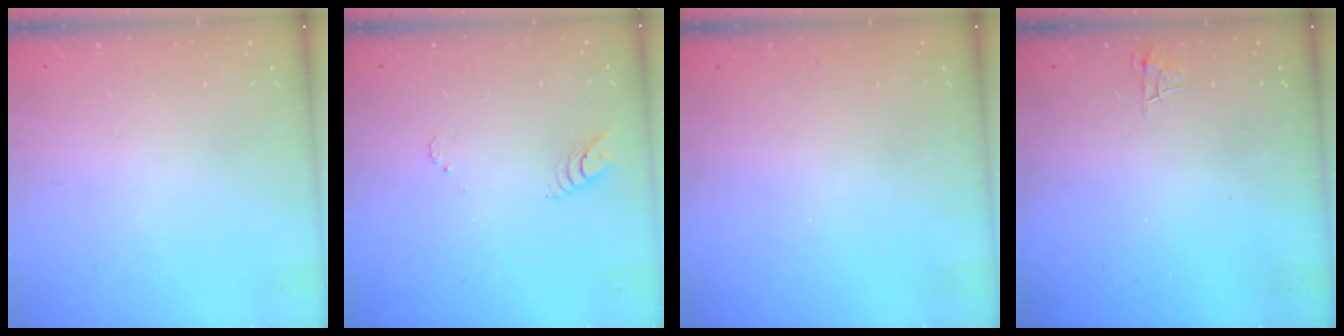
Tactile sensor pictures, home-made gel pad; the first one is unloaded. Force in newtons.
{"total": 3.9, "press": 3.9, "slide": 0.2}
{"total": 2.5, "press": 2.5, "slide": 0.2}
{"total": 5.5, "press": 5.5, "slide": 0.6}